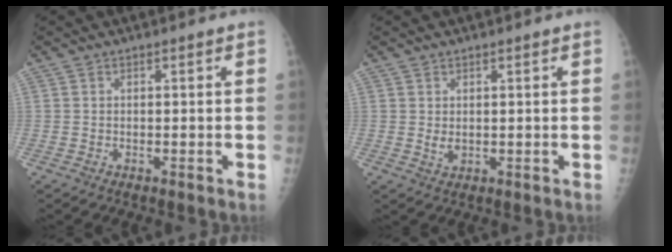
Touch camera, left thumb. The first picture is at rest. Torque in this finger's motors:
{"motor_torque": [0.42, 0.46, 0.37, -0.08, 0.00]}